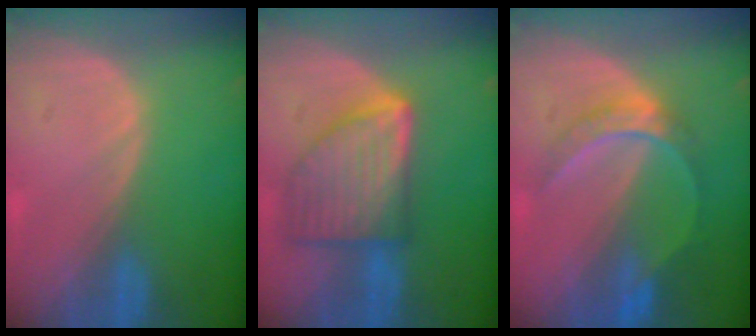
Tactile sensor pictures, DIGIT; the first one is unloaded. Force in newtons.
{"total": 9.0, "press": 9.0, "slide": 0.6}
{"total": 6.4, "press": 5.5, "slide": 3.2}